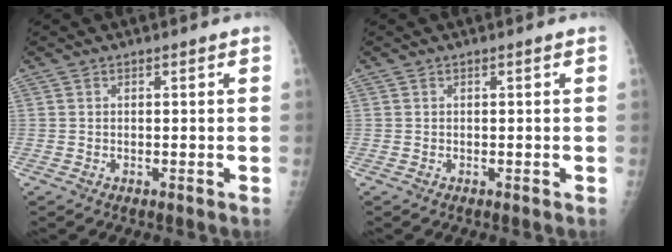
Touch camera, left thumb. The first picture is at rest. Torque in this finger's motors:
{"motor_torque": [0.02, 0.02, -0.01, -0.01, 0.00]}